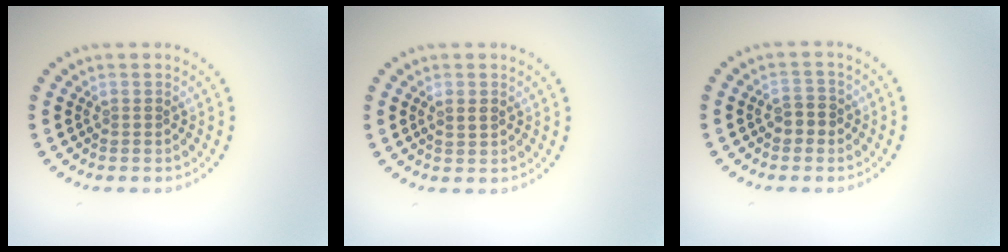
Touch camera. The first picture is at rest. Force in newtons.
{"total": 0.7, "press": 0.7, "slide": 0.0}
{"total": 1.9, "press": 1.7, "slide": 0.7}